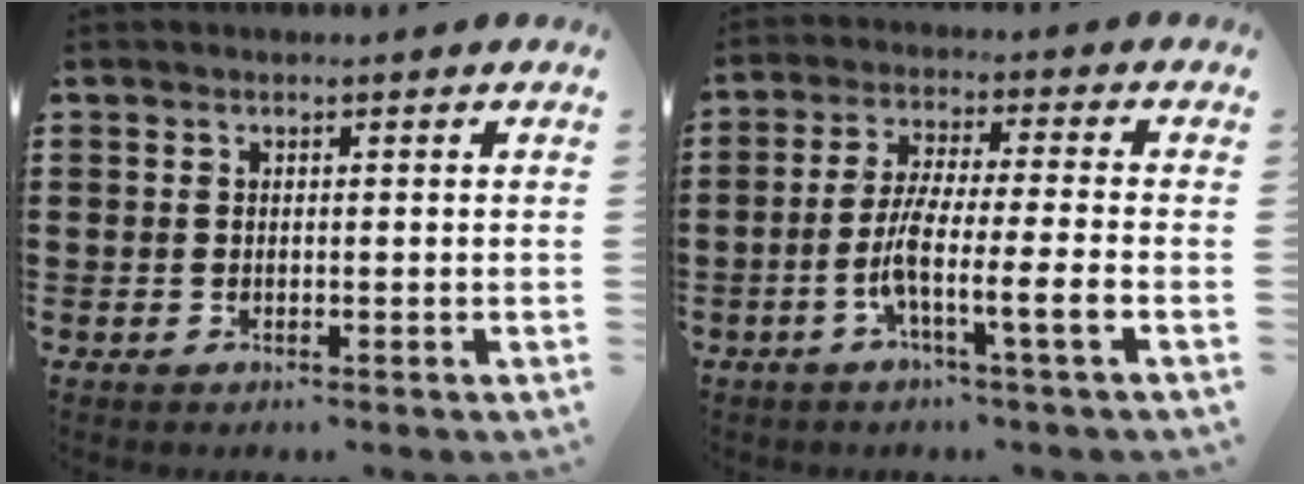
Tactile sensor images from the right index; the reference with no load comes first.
{"total": 7.6, "force": [-3.0, 0.2, 6.9], "torque": [-0.141, -0.010, -0.064]}